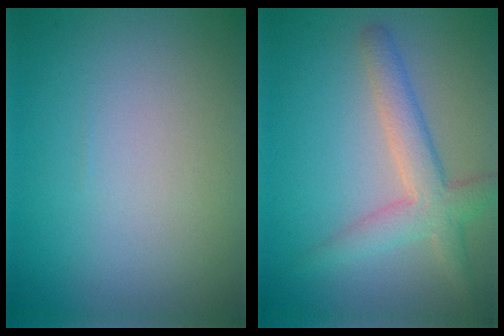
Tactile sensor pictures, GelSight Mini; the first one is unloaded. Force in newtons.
{"total": 4.0, "press": 4.0, "slide": 0.3}